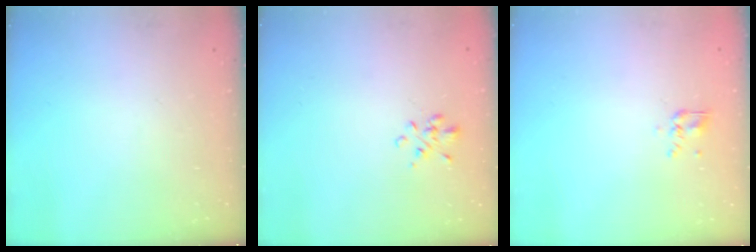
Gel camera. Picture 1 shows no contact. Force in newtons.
{"total": 1.4, "press": 1.3, "slide": 0.6}
{"total": 3.1, "press": 2.9, "slide": 1.1}